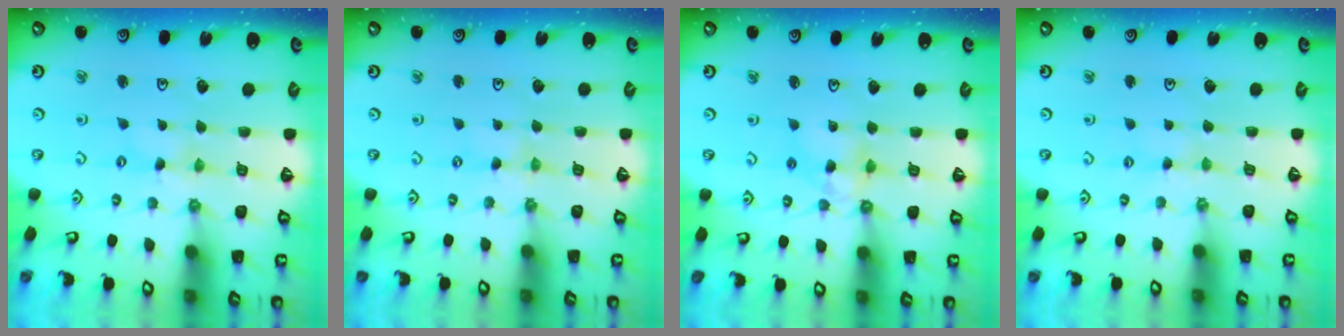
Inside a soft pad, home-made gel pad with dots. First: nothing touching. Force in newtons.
{"total": 0.0}
{"total": 8.5, "press": 8.4, "slide": 0.8}
{"total": 1.5, "press": 1.4, "slide": 0.3}